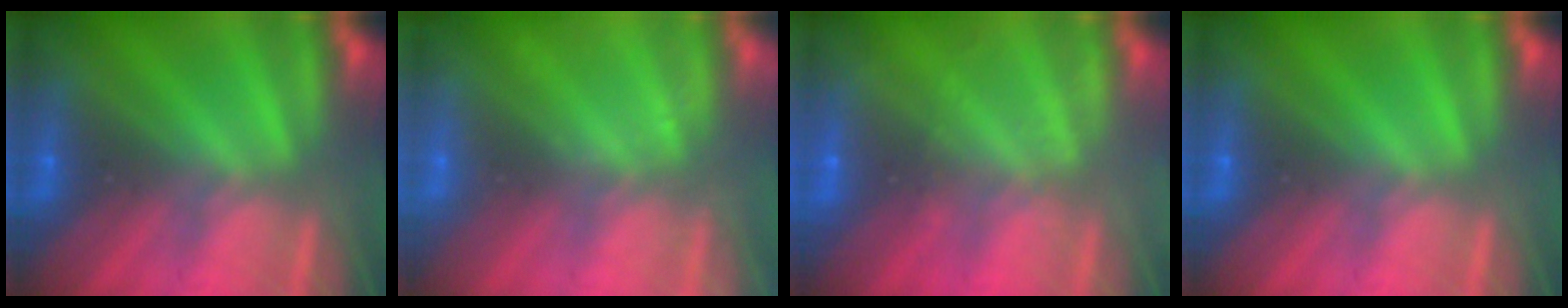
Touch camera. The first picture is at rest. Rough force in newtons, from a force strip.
{"total": 2.4}
{"total": 1.8}
{"total": 0.0}